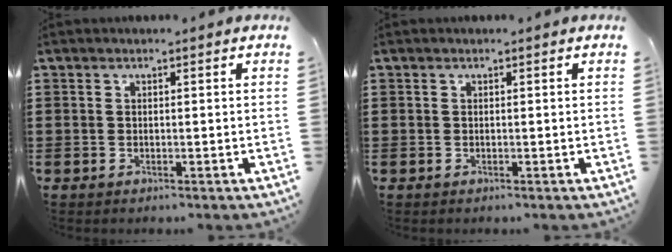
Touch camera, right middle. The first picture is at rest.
{"total": 0.0}